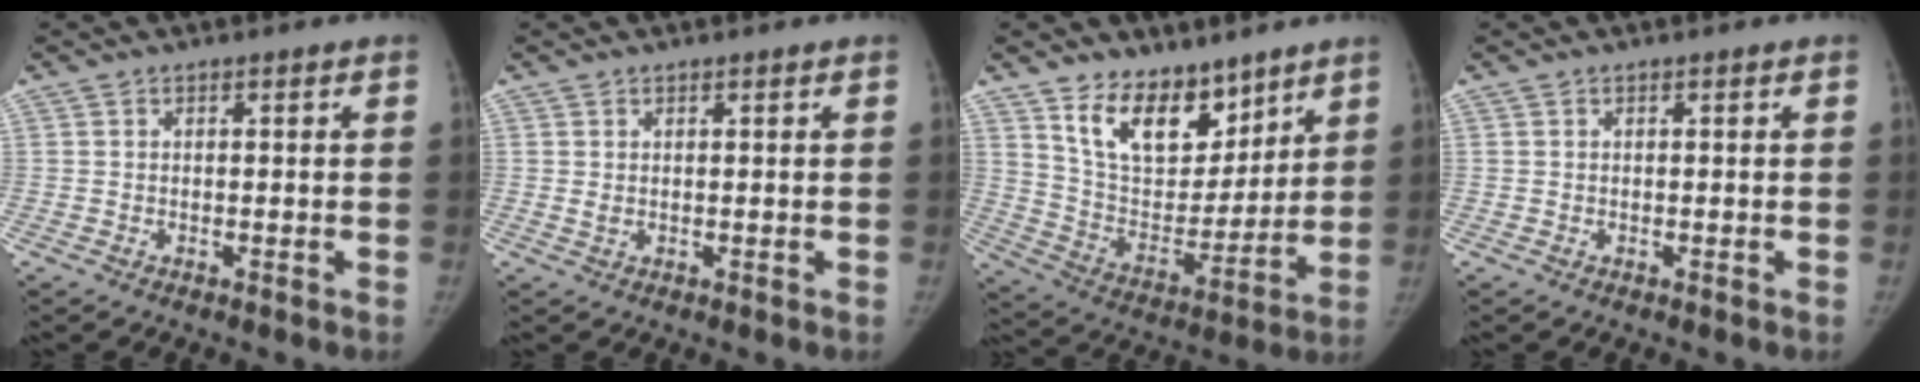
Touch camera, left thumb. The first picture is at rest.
{"total": 1.1, "force": [0.6, 0.4, 0.8], "torque": [-0.015, -0.004, 0.014]}
{"total": 15.4, "force": [10.5, 8.5, 7.5], "torque": [-0.074, -0.074, 0.198]}
{"total": 0.0}